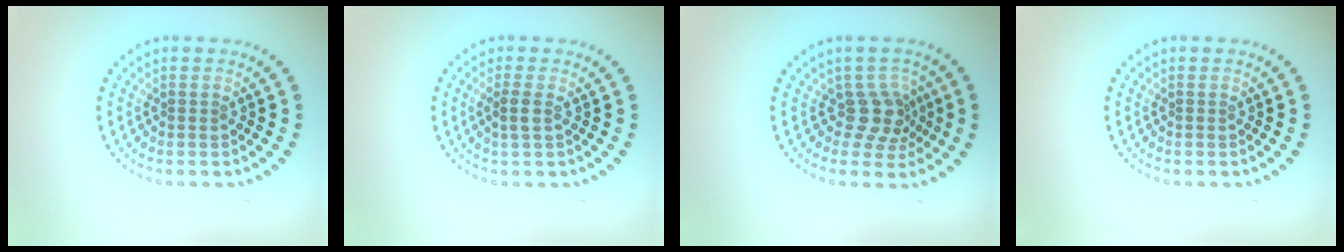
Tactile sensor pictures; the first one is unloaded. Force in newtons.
{"total": 1.3, "press": 1.1, "slide": 0.6}
{"total": 2.9, "press": 2.2, "slide": 1.8}
{"total": 0.0}